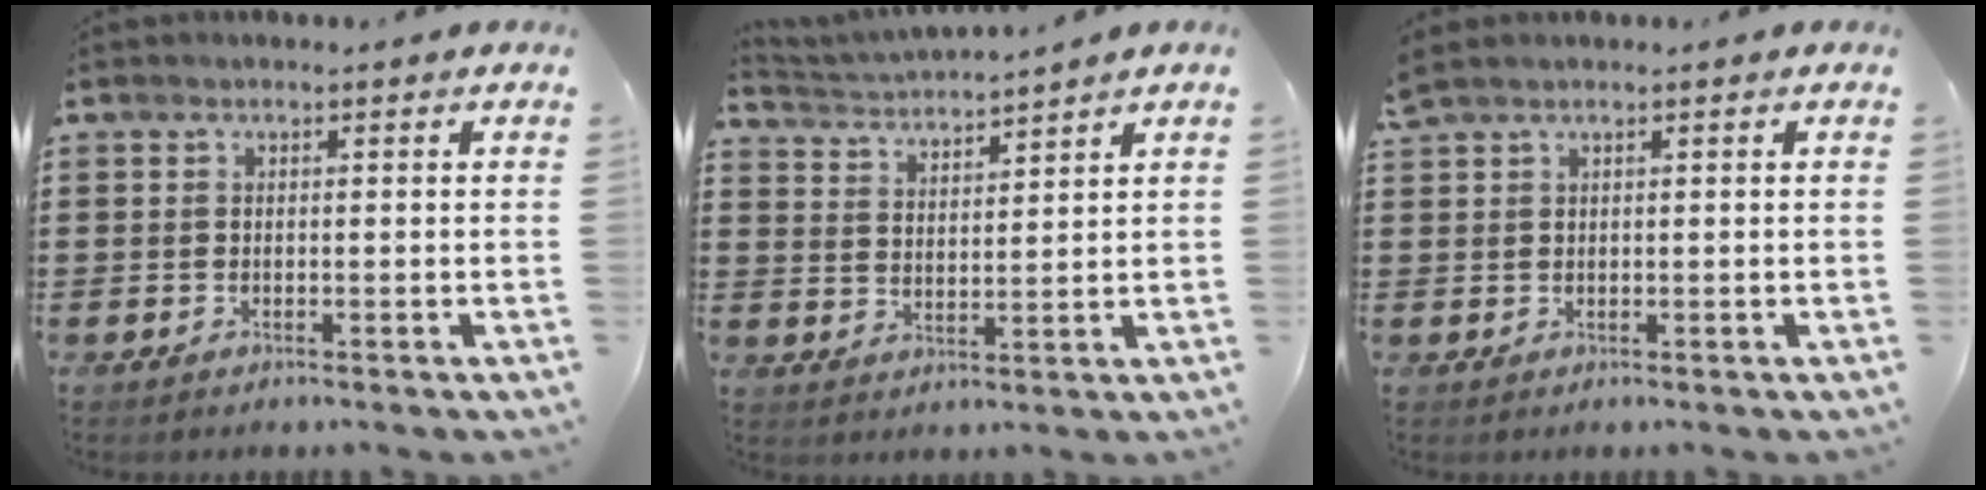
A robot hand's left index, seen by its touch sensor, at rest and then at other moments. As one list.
[{"total": 3.4, "force": [3.4, -0.5, 0.2], "torque": [-0.020, -0.020, 0.058]}, {"total": 1.0, "force": [0.7, 0.1, 0.6], "torque": [-0.013, 0.001, 0.014]}]